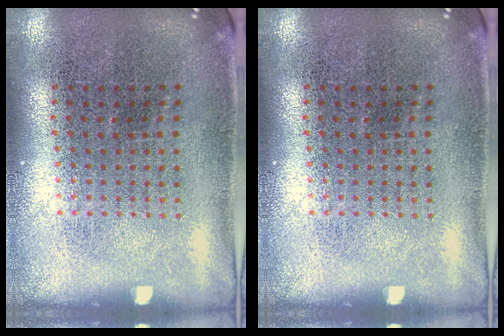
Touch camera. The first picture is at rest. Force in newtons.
{"total": 0.0}